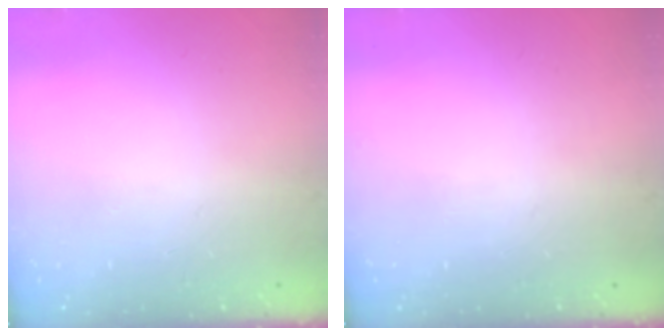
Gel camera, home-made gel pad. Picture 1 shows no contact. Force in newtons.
{"total": 0.0}